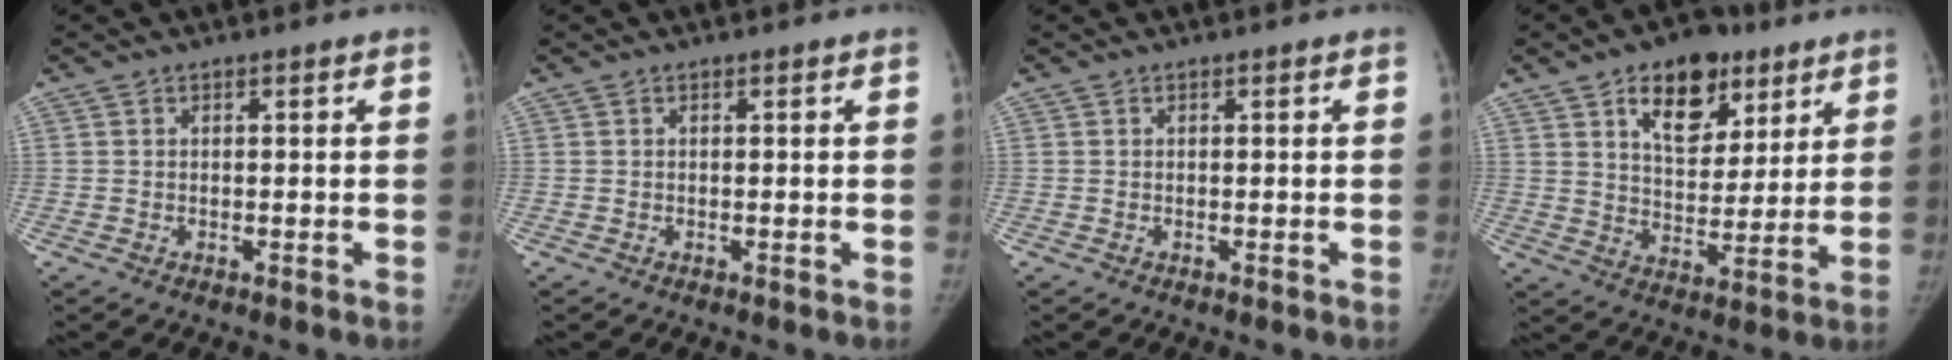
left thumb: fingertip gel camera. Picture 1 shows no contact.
{"total": 0.0}
{"total": 0.0}
{"total": 14.3, "force": [7.8, 8.5, 8.4], "torque": [-0.084, -0.034, 0.124]}